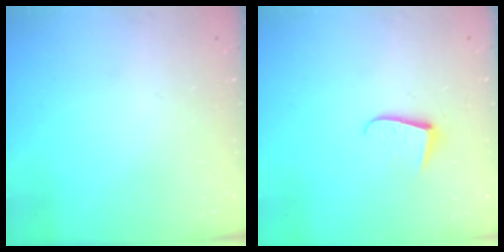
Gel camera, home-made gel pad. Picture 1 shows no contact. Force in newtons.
{"total": 5.9, "press": 5.9, "slide": 0.6}